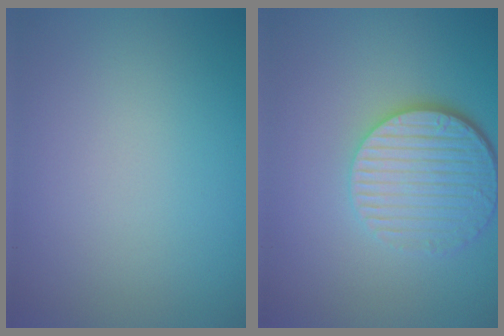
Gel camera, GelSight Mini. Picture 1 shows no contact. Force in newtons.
{"total": 5.9, "press": 4.2, "slide": 4.1}